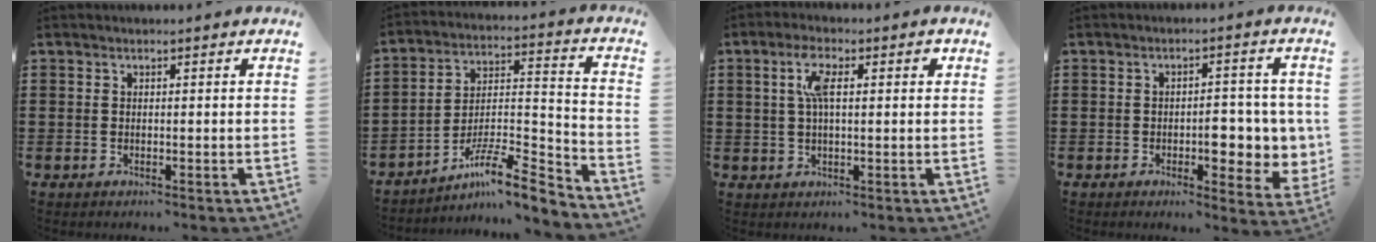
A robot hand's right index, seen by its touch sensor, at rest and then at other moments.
{"total": 9.1, "force": [-7.1, 2.0, 5.4], "torque": [-0.088, 0.009, -0.136]}
{"total": 5.4, "force": [1.6, 1.8, 4.9], "torque": [-0.095, 0.010, 0.022]}
{"total": 6.3, "force": [-1.0, 2.8, 5.6], "torque": [-0.065, -0.003, -0.025]}